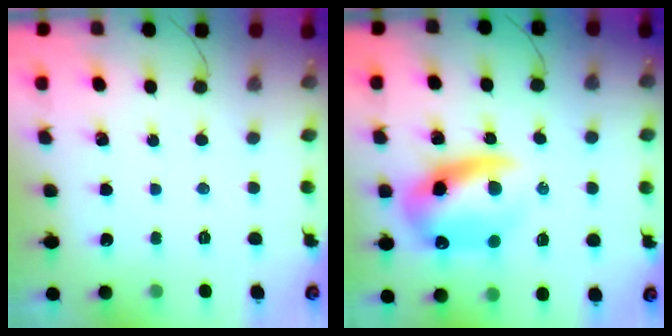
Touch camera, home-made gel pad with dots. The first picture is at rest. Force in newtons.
{"total": 13.7, "press": 13.3, "slide": 3.5}